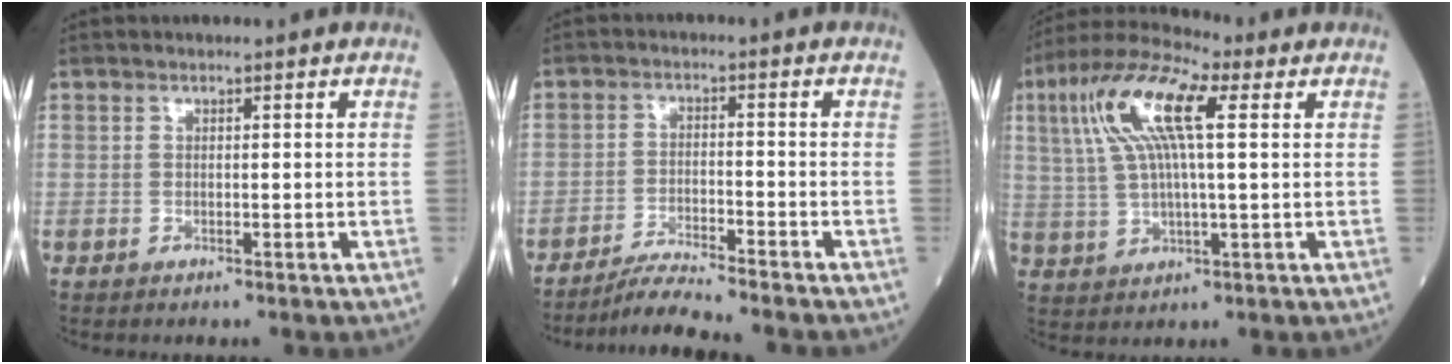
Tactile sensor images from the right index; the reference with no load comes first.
{"total": 6.0, "force": [-5.6, -1.3, 2.0], "torque": [-0.035, -0.022, -0.098]}
{"total": 12.6, "force": [4.1, 2.6, 11.6], "torque": [-0.244, 0.029, 0.073]}